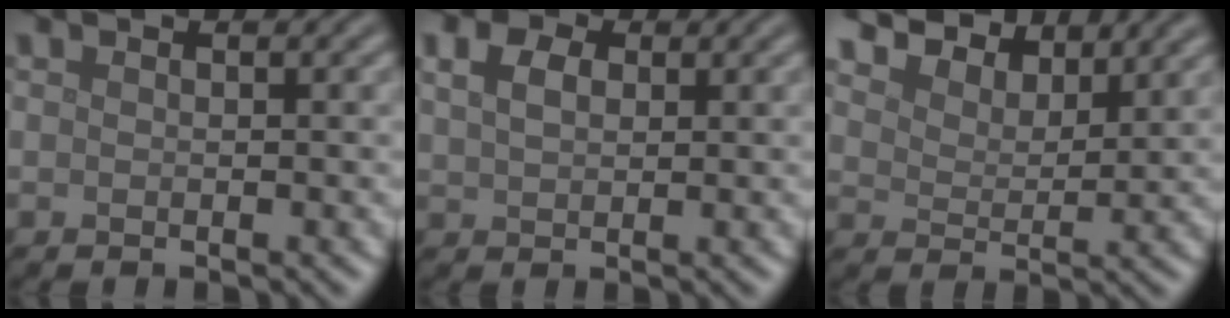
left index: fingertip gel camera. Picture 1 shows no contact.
{"total": 3.5, "force": [1.5, 2.3, 2.2], "torque": [-0.050, 0.013, 0.018]}
{"total": 6.4, "force": [5.7, 2.0, 2.0], "torque": [-0.051, 0.004, 0.096]}